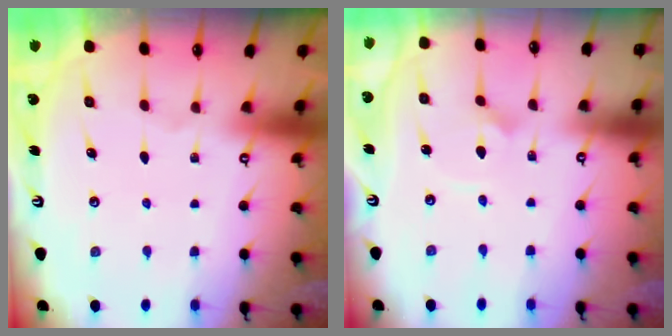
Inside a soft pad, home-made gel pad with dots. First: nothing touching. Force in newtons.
{"total": 2.8, "press": 2.8, "slide": 0.2}